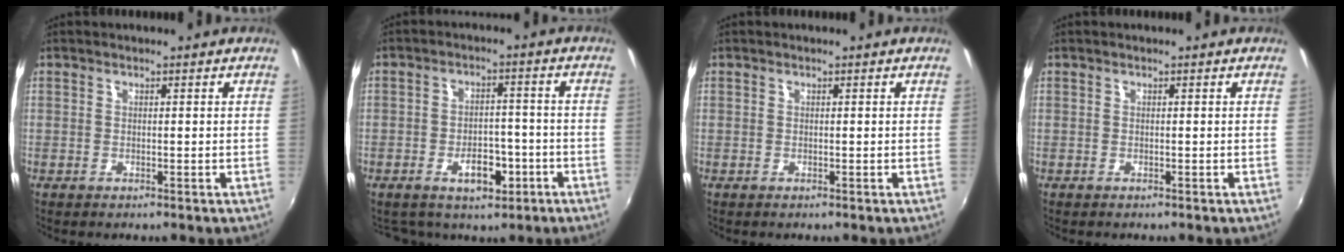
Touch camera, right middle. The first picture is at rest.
{"total": 6.6, "force": [-3.5, 4.3, 3.6], "torque": [-0.063, 0.013, -0.037]}
{"total": 0.0}
{"total": 0.0}